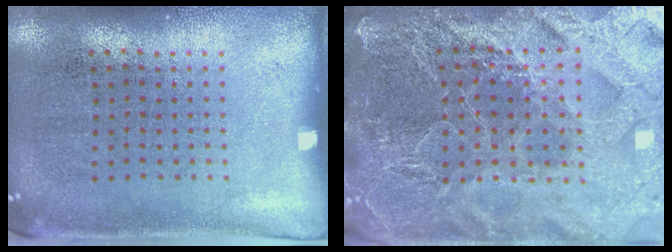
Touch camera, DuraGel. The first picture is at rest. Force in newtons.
{"total": 6.3, "press": 5.4, "slide": 3.1}